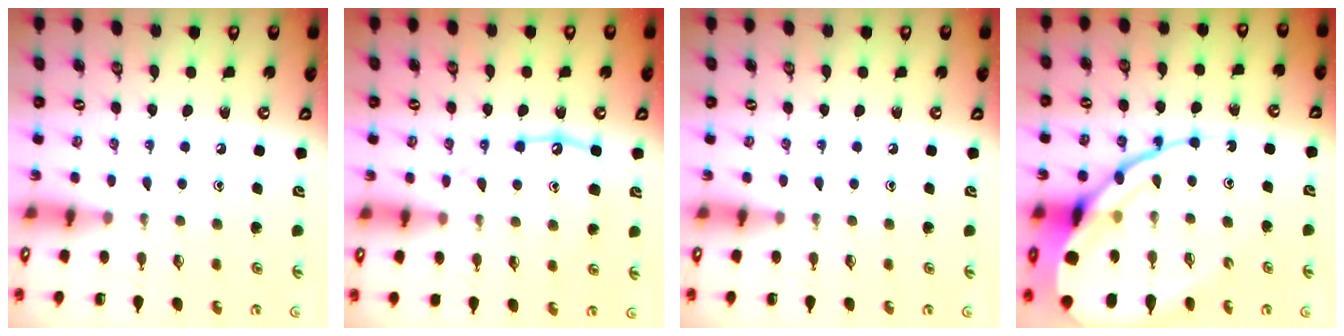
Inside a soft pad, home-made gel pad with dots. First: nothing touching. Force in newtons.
{"total": 11.8, "press": 11.7, "slide": 1.1}
{"total": 0.0}
{"total": 19.1, "press": 18.9, "slide": 2.0}